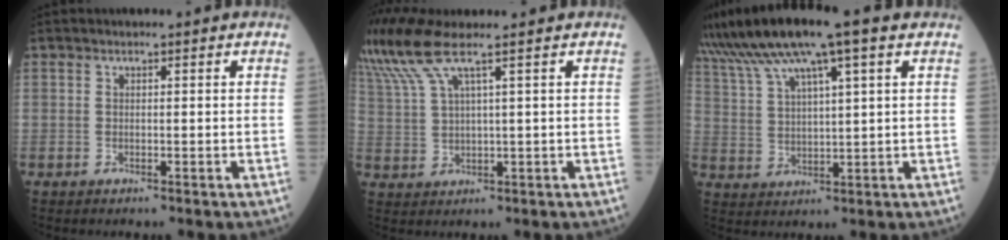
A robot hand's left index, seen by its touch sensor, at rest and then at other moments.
{"total": 7.2, "force": [5.3, -0.6, 4.8], "torque": [-0.120, 0.014, 0.117]}
{"total": 13.8, "force": [9.6, 0.7, 10.0], "torque": [-0.183, 0.038, 0.167]}